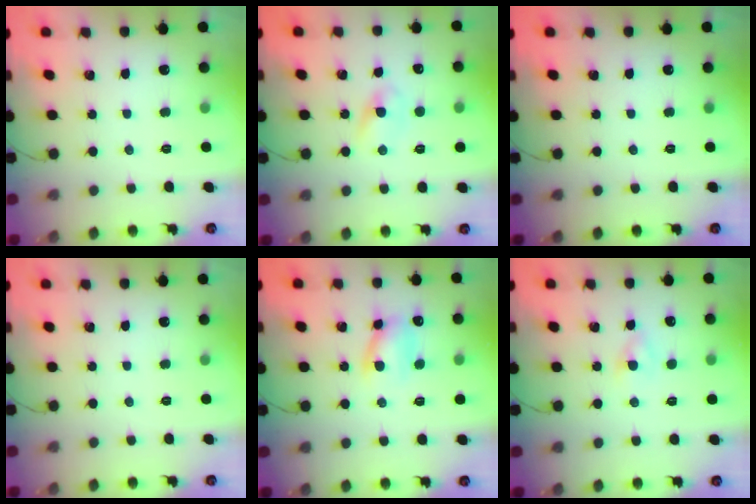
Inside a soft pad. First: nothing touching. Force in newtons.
{"total": 2.9, "press": 2.7, "slide": 1.2}
{"total": 0.0}
{"total": 0.0}
{"total": 8.3, "press": 8.2, "slide": 1.4}
{"total": 1.9, "press": 1.7, "slide": 0.8}